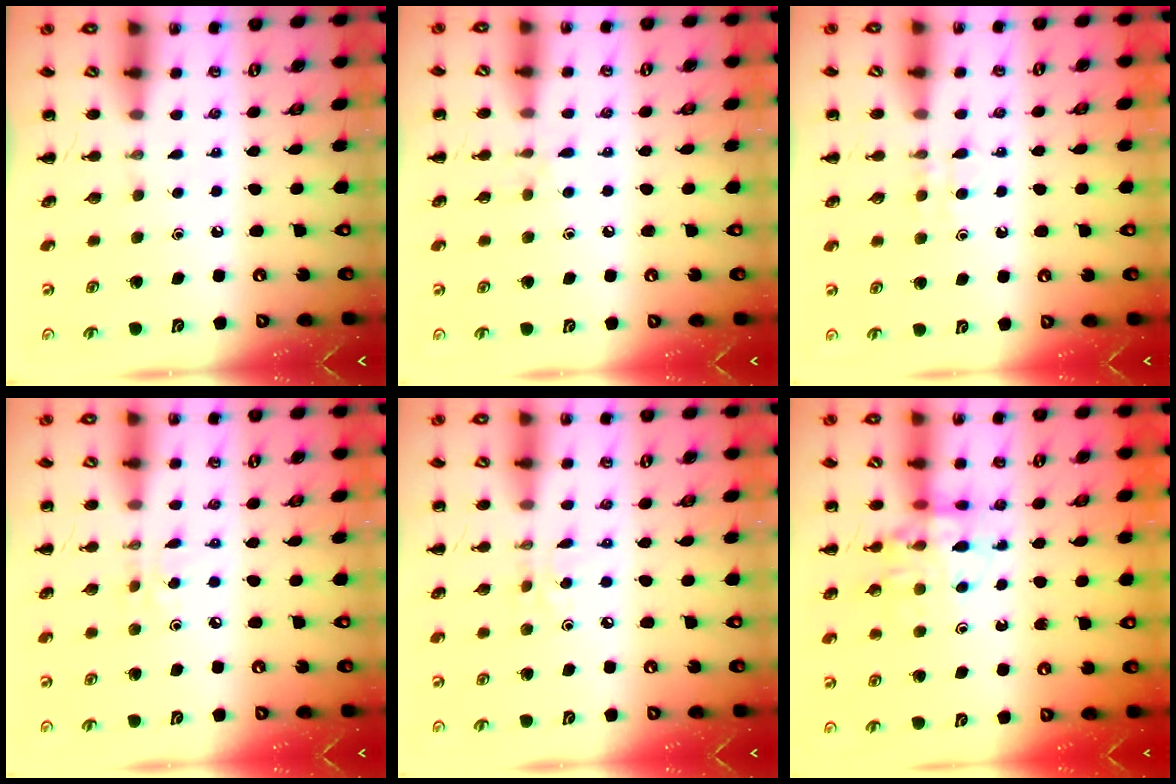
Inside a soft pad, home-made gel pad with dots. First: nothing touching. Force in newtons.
{"total": 4.6, "press": 4.3, "slide": 1.8}
{"total": 4.1, "press": 3.9, "slide": 1.3}
{"total": 2.2, "press": 2.1, "slide": 0.6}
{"total": 2.2, "press": 2.1, "slide": 0.6}
{"total": 11.0, "press": 10.9, "slide": 1.8}